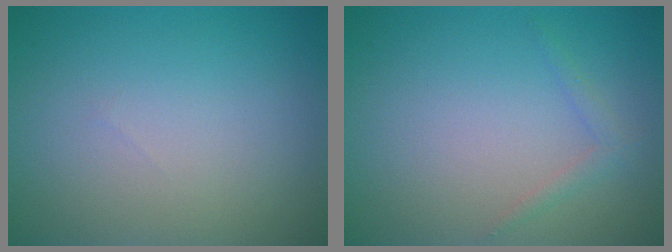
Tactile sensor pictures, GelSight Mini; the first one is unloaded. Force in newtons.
{"total": 1.1, "press": 1.1, "slide": 0.1}